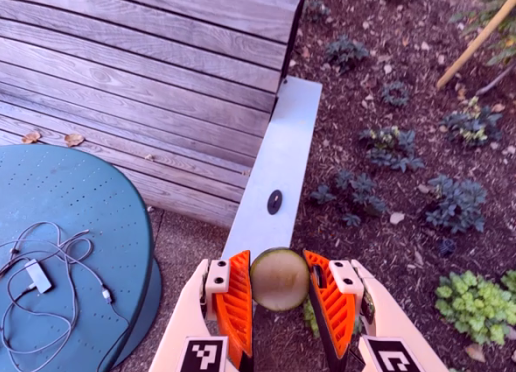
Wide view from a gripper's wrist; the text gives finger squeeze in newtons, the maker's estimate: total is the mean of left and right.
{"total": 13.3, "left": 14.1, "right": 12.5}